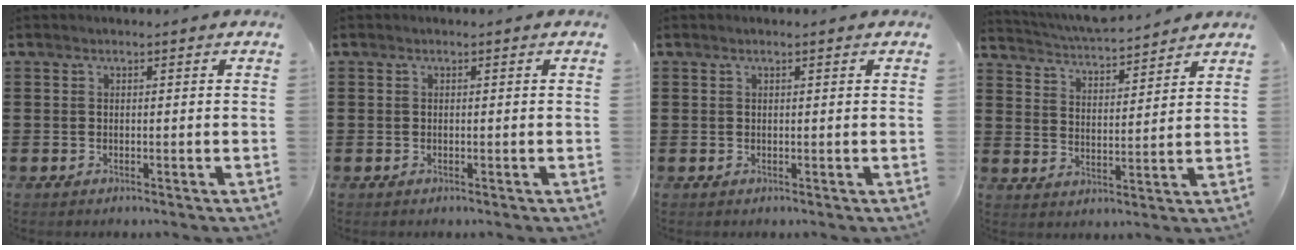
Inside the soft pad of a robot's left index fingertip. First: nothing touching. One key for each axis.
{"total": 0.0}
{"total": 0.6, "fx": 0.4, "fy": 0.0, "fz": 0.5, "tx": -0.009, "ty": 0.000, "tz": 0.007}
{"total": 4.8, "fx": 4.7, "fy": 0.1, "fz": 1.0, "tx": -0.040, "ty": -0.029, "tz": 0.081}